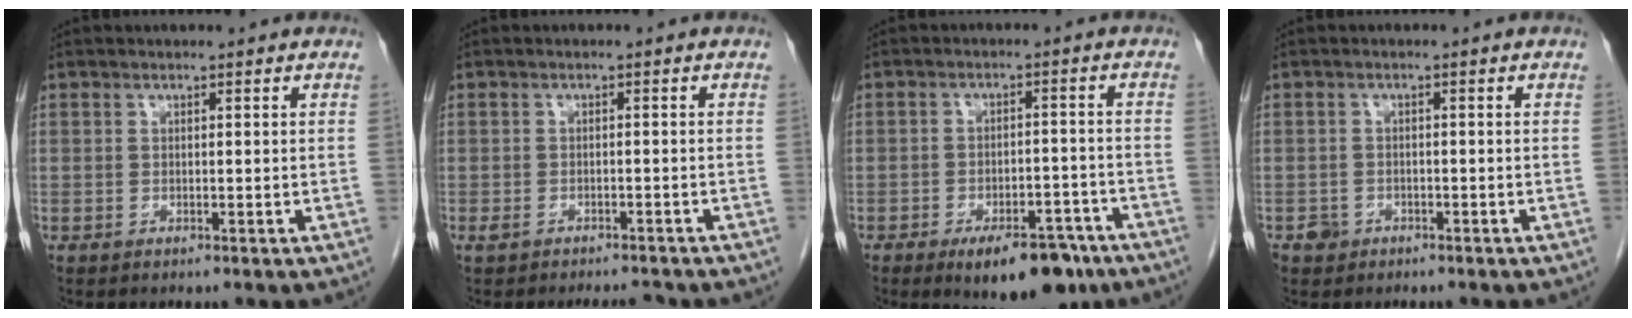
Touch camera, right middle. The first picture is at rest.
{"total": 3.7, "force": [-3.2, 1.2, 1.6], "torque": [-0.028, 0.002, -0.045]}
{"total": 10.5, "force": [-7.2, 4.1, 6.5], "torque": [-0.081, 0.000, -0.103]}
{"total": 1.8, "force": [-1.1, 1.4, 0.2], "torque": [-0.005, 0.007, -0.018]}